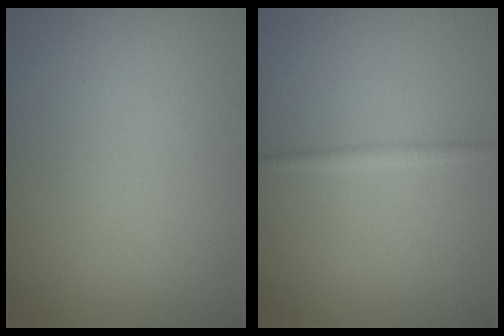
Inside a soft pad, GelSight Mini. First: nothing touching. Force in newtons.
{"total": 1.0, "press": 1.0, "slide": 0.0}